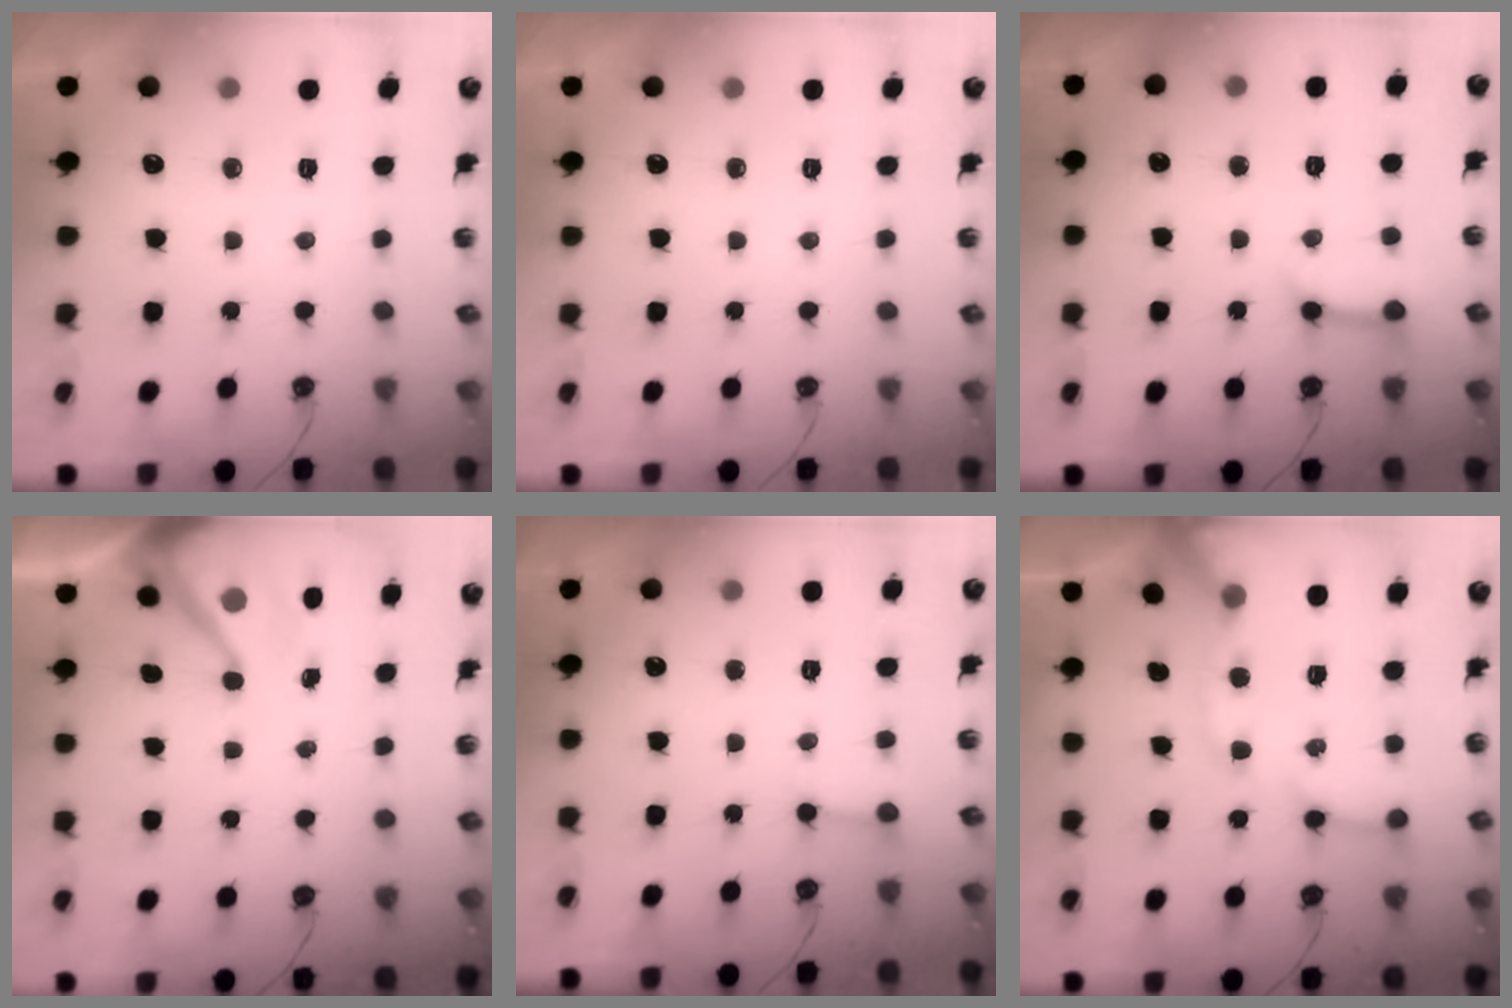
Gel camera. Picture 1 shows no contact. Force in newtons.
{"total": 0.0}
{"total": 9.5, "press": 9.4, "slide": 1.1}
{"total": 8.5, "press": 8.5, "slide": 0.8}
{"total": 2.9, "press": 2.9, "slide": 0.3}
{"total": 14.4, "press": 14.3, "slide": 1.9}